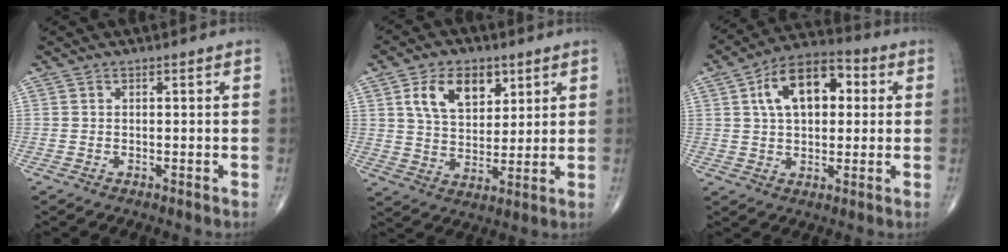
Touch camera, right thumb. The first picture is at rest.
{"total": 11.2, "force": [4.9, 7.1, 7.2], "torque": [-0.095, -0.019, 0.092]}
{"total": 13.8, "force": [3.4, 8.1, 10.6], "torque": [-0.153, 0.019, 0.046]}